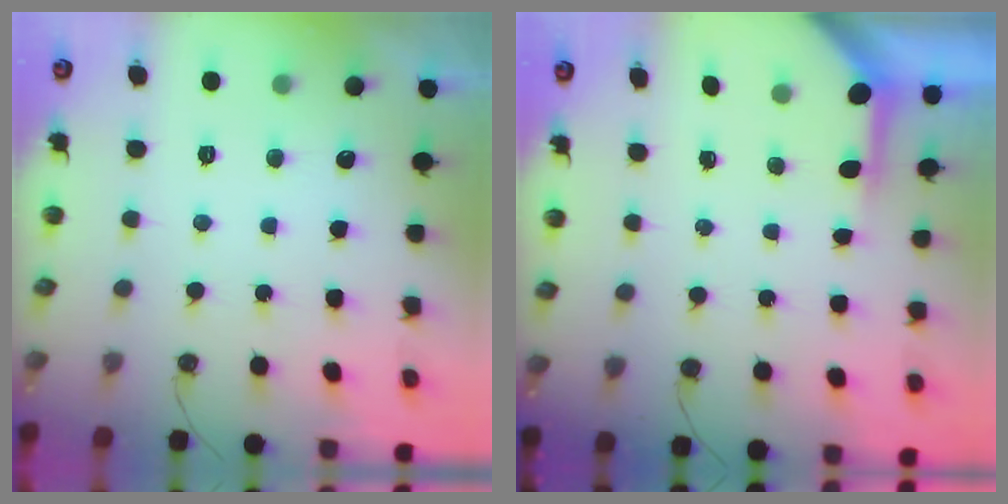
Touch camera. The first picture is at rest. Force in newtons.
{"total": 4.0, "press": 3.9, "slide": 0.4}